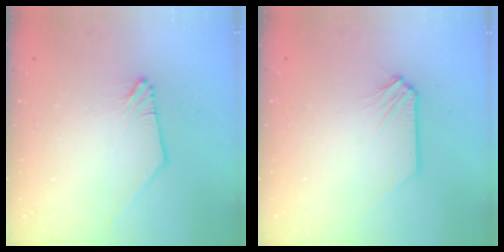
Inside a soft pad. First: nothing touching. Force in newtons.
{"total": 0.0}